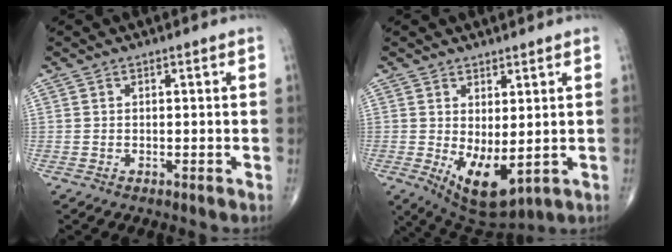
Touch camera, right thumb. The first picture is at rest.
{"total": 9.0, "force": [-0.8, 4.2, 7.9], "torque": [-0.122, -0.015, 0.010]}